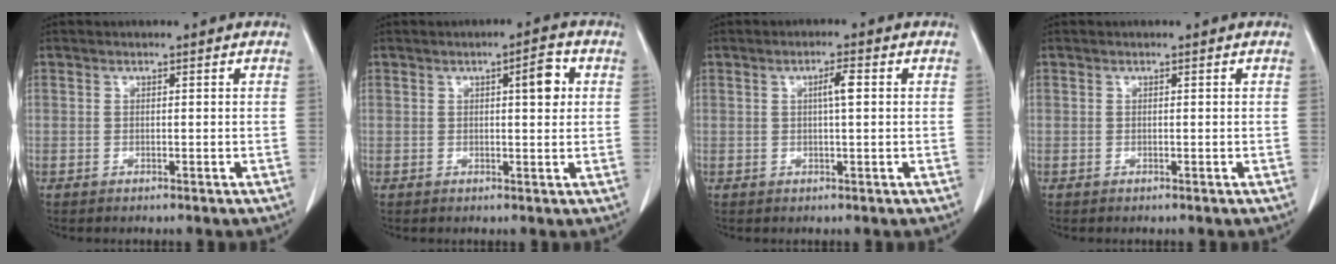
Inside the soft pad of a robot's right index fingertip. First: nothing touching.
{"total": 4.0, "force": [1.1, 0.9, 3.8], "torque": [-0.053, 0.006, 0.014]}
{"total": 2.6, "force": [0.5, 0.2, 2.6], "torque": [-0.044, 0.003, 0.008]}
{"total": 0.0}